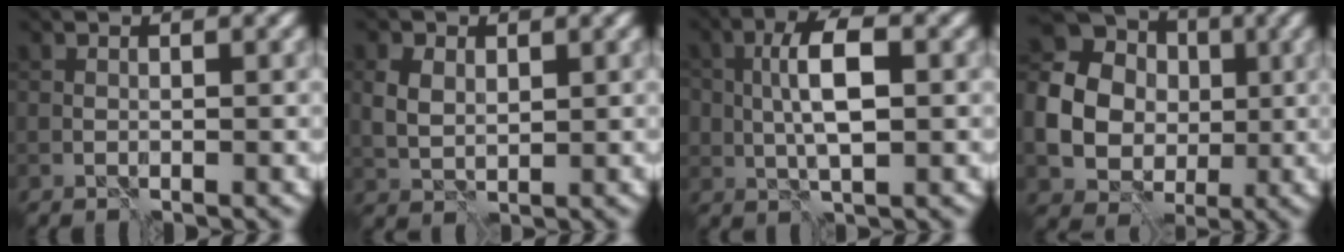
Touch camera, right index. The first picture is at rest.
{"total": 2.3, "force": [1.0, 1.7, 1.3], "torque": [-0.033, 0.001, 0.019]}
{"total": 4.7, "force": [0.6, 2.0, 4.2], "torque": [-0.080, 0.007, 0.011]}
{"total": 14.9, "force": [1.0, 13.4, 6.5], "torque": [-0.170, 0.015, -0.022]}